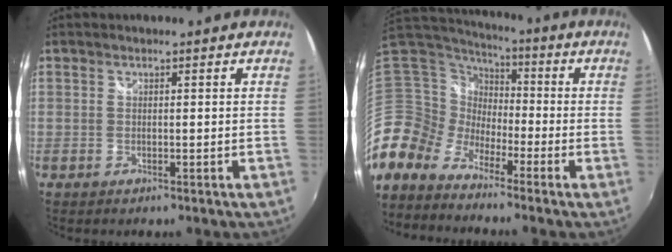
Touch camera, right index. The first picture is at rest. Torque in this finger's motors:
{"motor_torque": [-0.27, -0.17, -1.05, -0.21]}